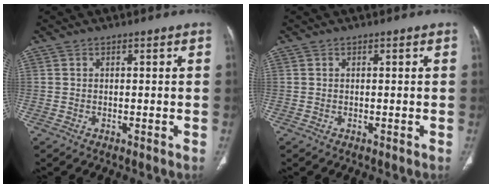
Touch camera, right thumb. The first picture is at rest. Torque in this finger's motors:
{"motor_torque": [-0.31, 0.31, -0.24, 0.22, 0.01]}